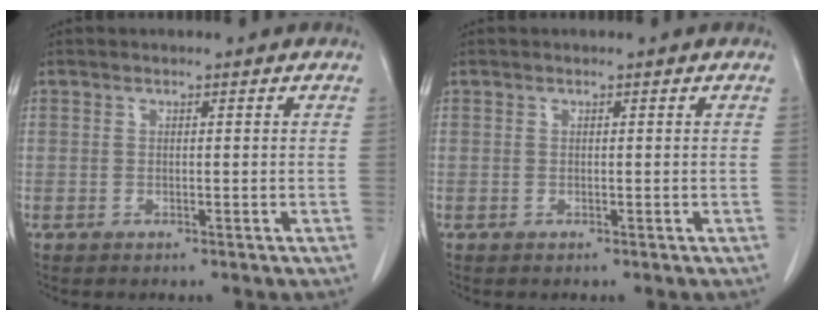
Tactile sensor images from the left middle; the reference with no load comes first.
{"total": 0.0}